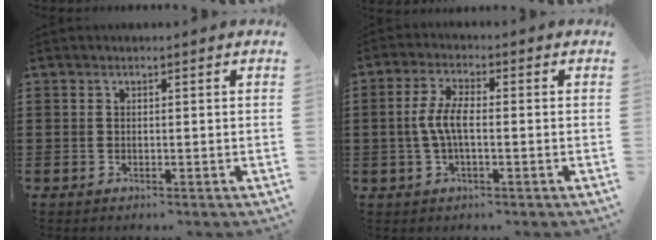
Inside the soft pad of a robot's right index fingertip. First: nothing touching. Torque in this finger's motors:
{"motor_torque": [1.22, -0.09, 0.59, 0.18]}